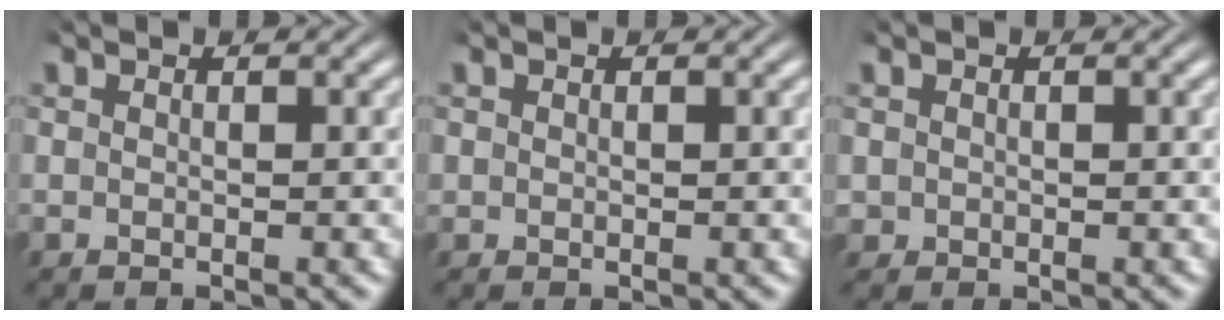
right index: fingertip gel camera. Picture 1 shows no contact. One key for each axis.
{"total": 0.6, "fx": 0.1, "fy": 0.5, "fz": 0.4, "tx": -0.005, "ty": -0.003, "tz": 0.002}
{"total": 1.9, "fx": -0.3, "fy": 1.7, "fz": 0.7, "tx": -0.019, "ty": -0.015, "tz": 0.001}